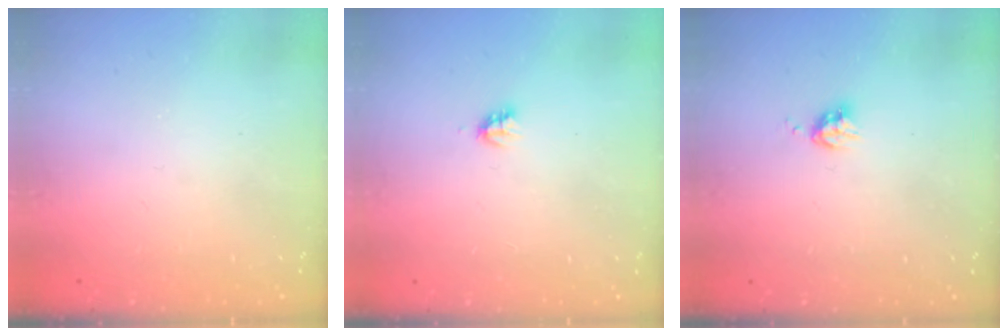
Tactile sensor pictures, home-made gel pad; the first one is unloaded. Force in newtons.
{"total": 2.7, "press": 2.7, "slide": 0.2}
{"total": 4.0, "press": 3.9, "slide": 0.6}